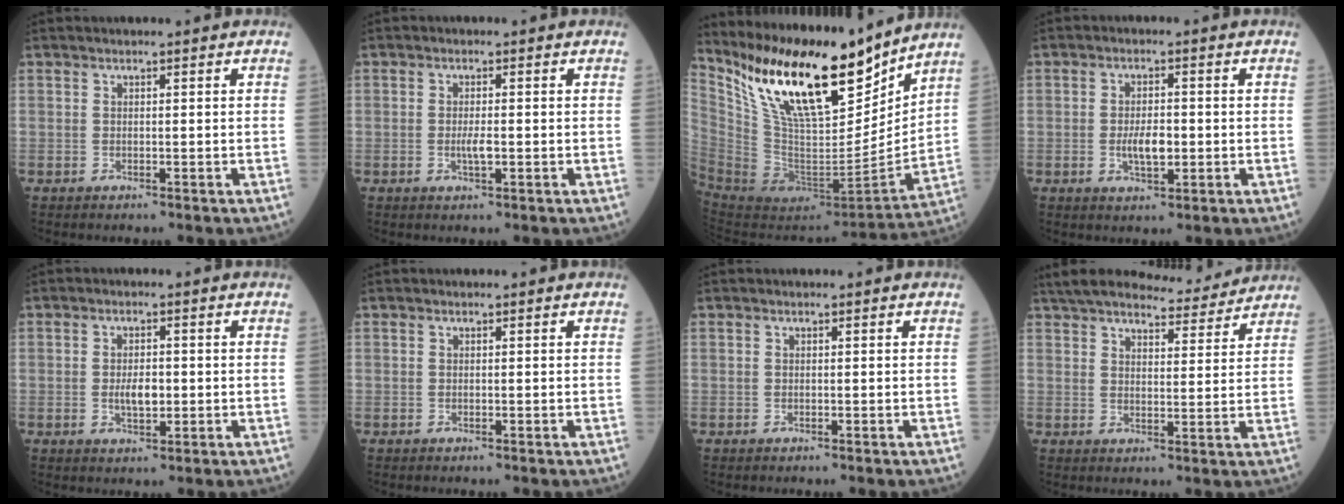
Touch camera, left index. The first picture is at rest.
{"total": 2.1, "force": [-0.6, 0.5, 2.0], "torque": [-0.042, -0.003, -0.010]}
{"total": 24.0, "force": [17.8, 6.5, 14.8], "torque": [-0.273, -0.018, 0.320]}
{"total": 4.3, "force": [-0.9, 1.7, 3.8], "torque": [-0.073, -0.003, -0.015]}
{"total": 3.6, "force": [-0.5, 1.6, 3.1], "torque": [-0.058, -0.002, -0.008]}
{"total": 0.0}
{"total": 0.0}
{"total": 13.5, "force": [12.6, 2.2, 4.5], "torque": [-0.063, 0.010, 0.174]}